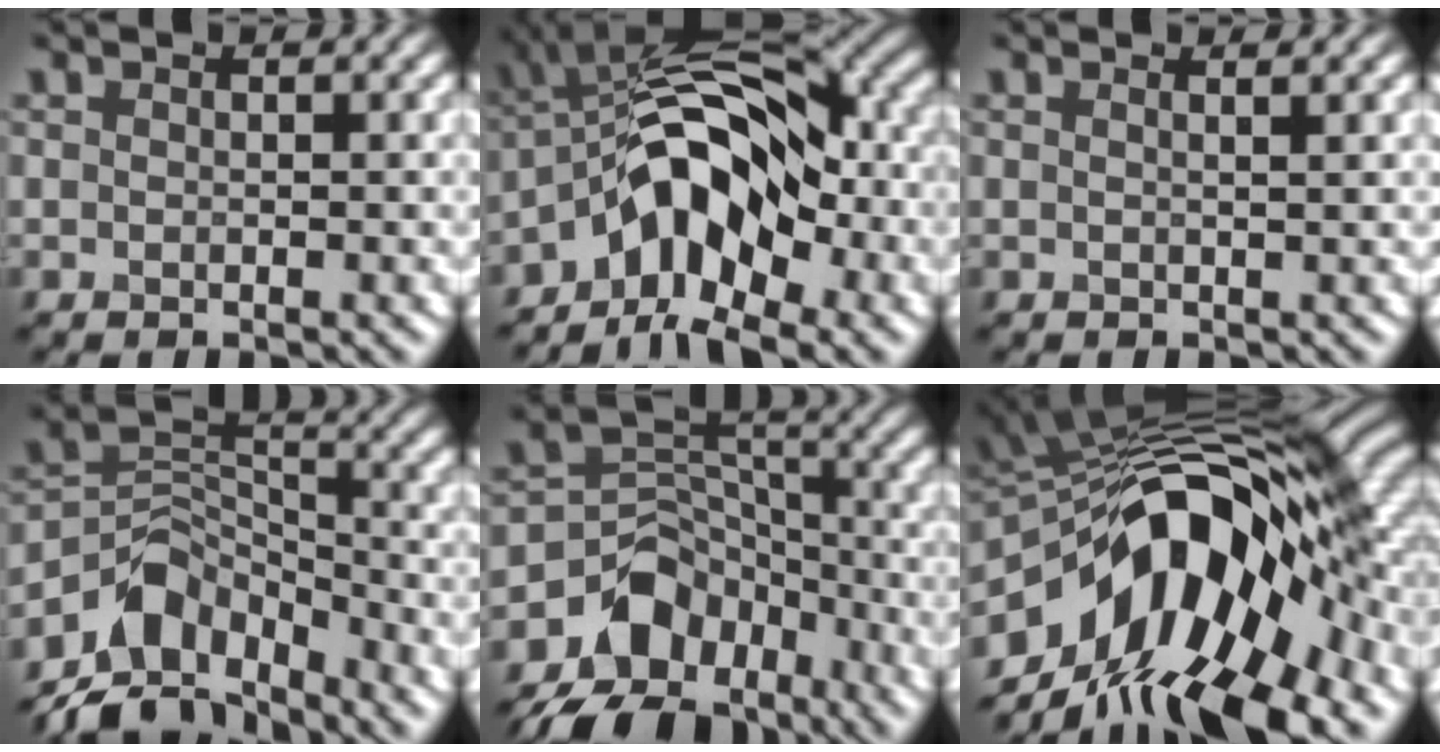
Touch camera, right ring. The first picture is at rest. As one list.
[{"total": 10.3, "force": [-3.9, 5.0, 8.1], "torque": [-0.120, 0.028, -0.081]}, {"total": 1.7, "force": [0.9, 0.7, 1.2], "torque": [-0.005, 0.004, -0.009]}, {"total": 7.9, "force": [-5.9, 4.2, 3.1], "torque": [-0.034, -0.002, -0.114]}, {"total": 11.2, "force": [-7.5, 7.1, 4.3], "torque": [-0.060, 0.008, -0.121]}, {"total": 16.1, "force": [-6.0, 8.0, 12.6], "torque": [-0.181, 0.010, -0.112]}]